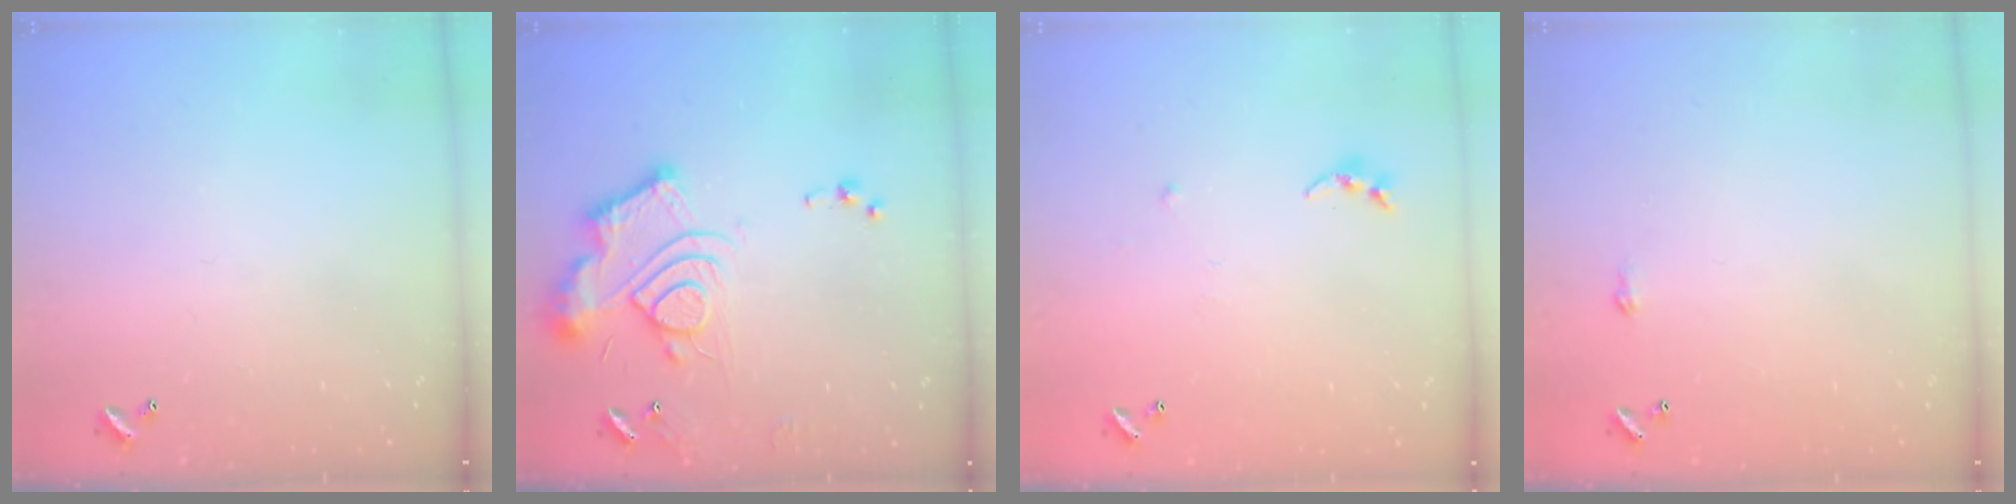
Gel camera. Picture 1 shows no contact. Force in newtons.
{"total": 14.1, "press": 14.1, "slide": 1.3}
{"total": 5.4, "press": 5.4, "slide": 0.6}
{"total": 1.8, "press": 1.8, "slide": 0.3}